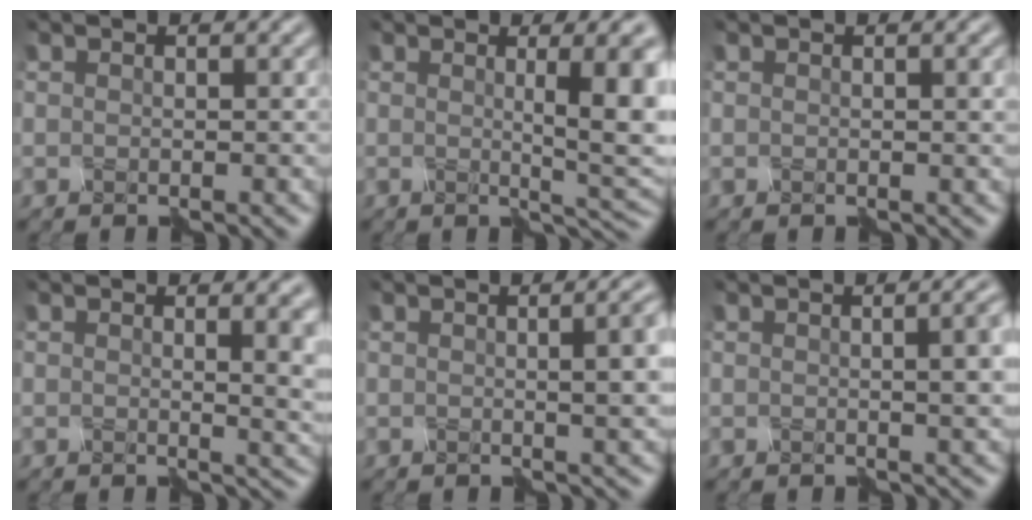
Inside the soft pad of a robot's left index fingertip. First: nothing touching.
{"total": 5.2, "force": [0.4, 0.8, 5.1], "torque": [-0.065, -0.008, 0.007]}
{"total": 0.6, "force": [0.2, -0.4, 0.3], "torque": [-0.001, 0.000, 0.004]}
{"total": 4.8, "force": [1.5, 2.0, 4.1], "torque": [-0.021, 0.000, 0.025]}
{"total": 4.0, "force": [0.1, 0.9, 3.9], "torque": [-0.019, 0.008, -0.002]}
{"total": 3.5, "force": [0.0, 0.7, 3.5], "torque": [-0.019, 0.007, 0.000]}